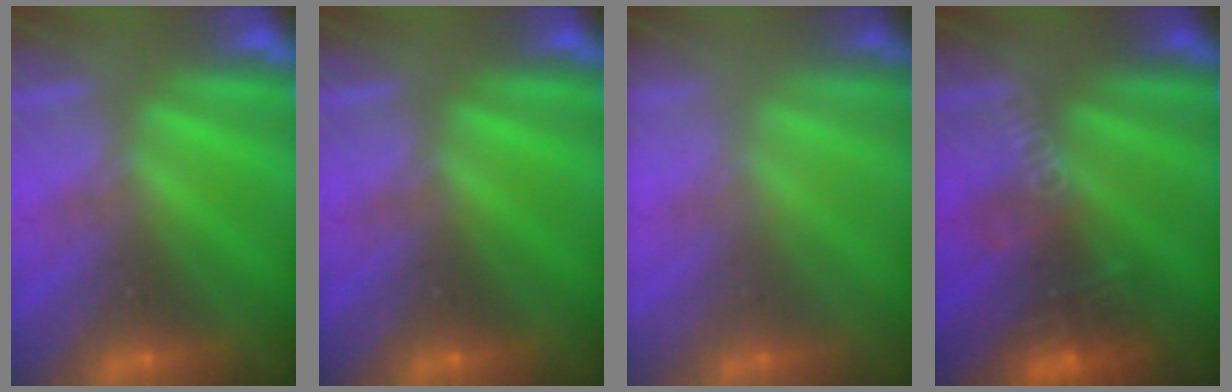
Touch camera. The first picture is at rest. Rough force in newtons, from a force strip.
{"total": 0.0}
{"total": 1.7}
{"total": 2.7}